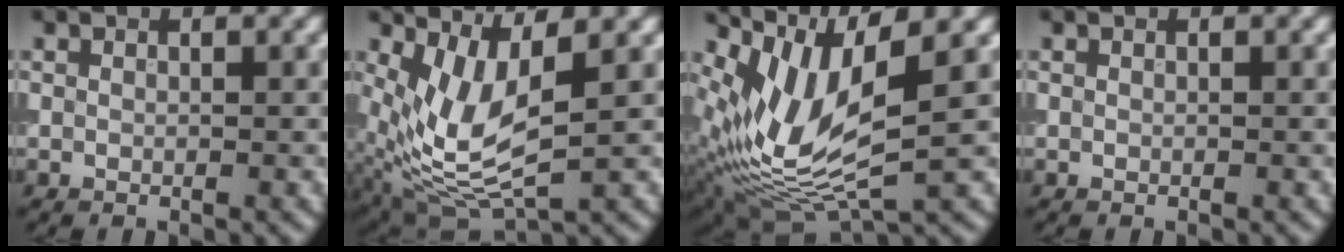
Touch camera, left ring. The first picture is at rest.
{"total": 6.6, "force": [1.0, 2.7, 6.0], "torque": [-0.146, -0.017, 0.029]}
{"total": 8.9, "force": [2.0, 3.3, 8.0], "torque": [-0.180, -0.013, 0.040]}
{"total": 0.0}